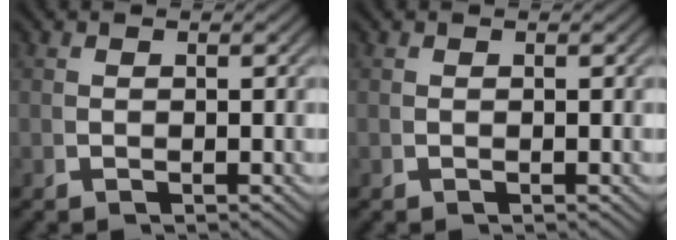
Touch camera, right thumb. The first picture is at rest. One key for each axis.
{"total": 0.0}